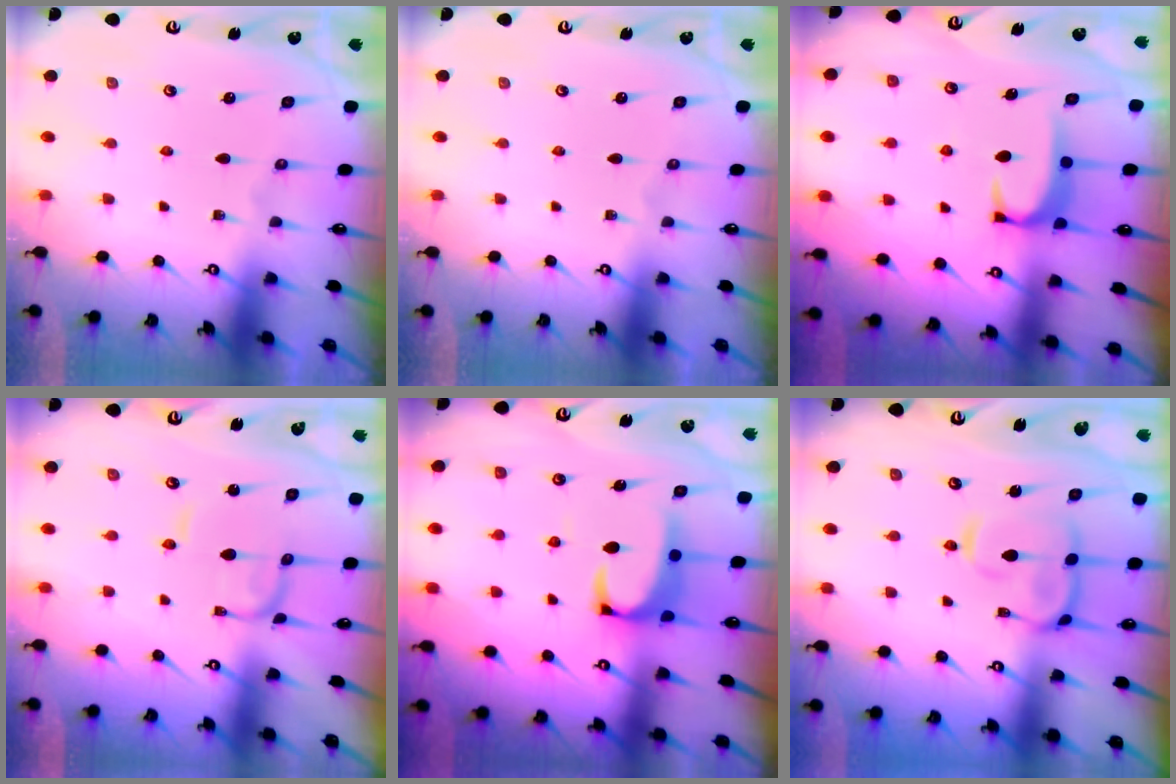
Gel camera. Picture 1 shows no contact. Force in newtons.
{"total": 0.0}
{"total": 1.8, "press": 1.7, "slide": 0.5}
{"total": 1.6, "press": 1.6, "slide": 0.1}
{"total": 2.1, "press": 1.9, "slide": 1.0}
{"total": 7.2, "press": 7.1, "slide": 1.3}